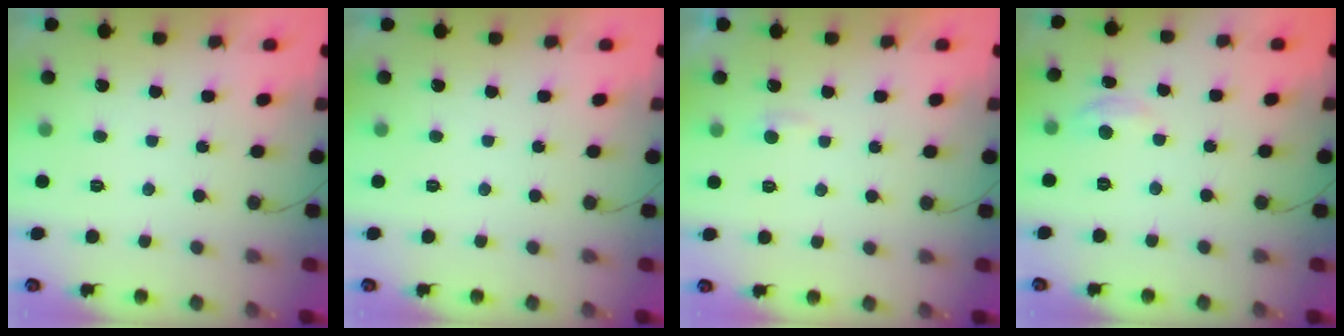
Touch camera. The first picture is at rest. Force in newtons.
{"total": 0.0}
{"total": 2.2, "press": 2.2, "slide": 0.2}
{"total": 5.2, "press": 5.2, "slide": 0.5}